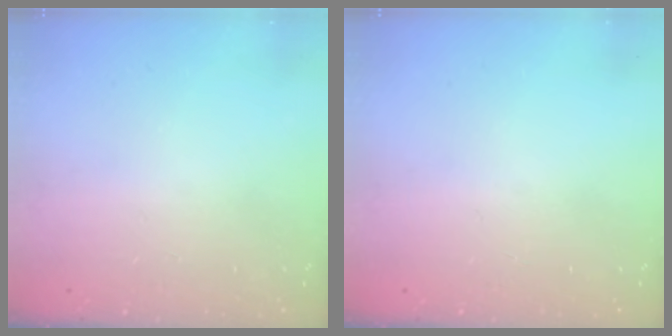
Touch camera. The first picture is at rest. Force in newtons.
{"total": 0.0}